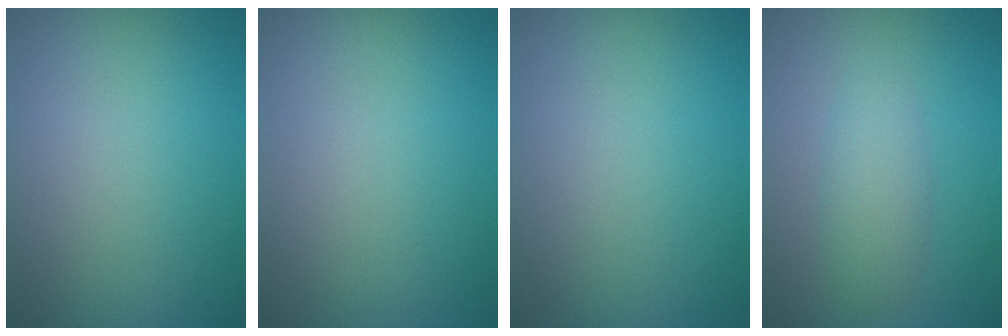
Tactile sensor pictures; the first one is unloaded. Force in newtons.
{"total": 0.0}
{"total": 0.0}
{"total": 2.4, "press": 2.4, "slide": 0.1}